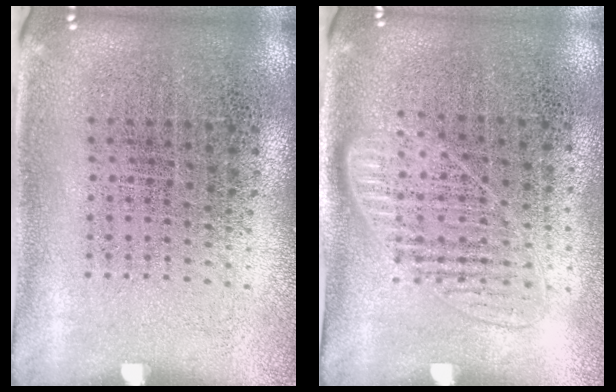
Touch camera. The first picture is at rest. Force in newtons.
{"total": 1.2, "press": 1.0, "slide": 0.6}